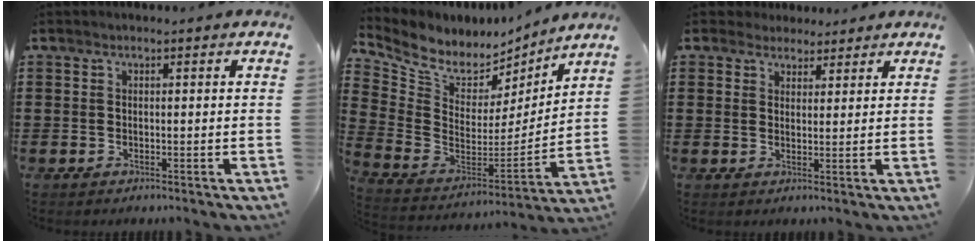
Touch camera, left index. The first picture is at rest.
{"total": 6.8, "force": [5.4, 3.6, 2.0], "torque": [-0.080, -0.045, 0.096]}
{"total": 3.0, "force": [2.5, 1.5, 0.0], "torque": [-0.011, 0.007, 0.049]}